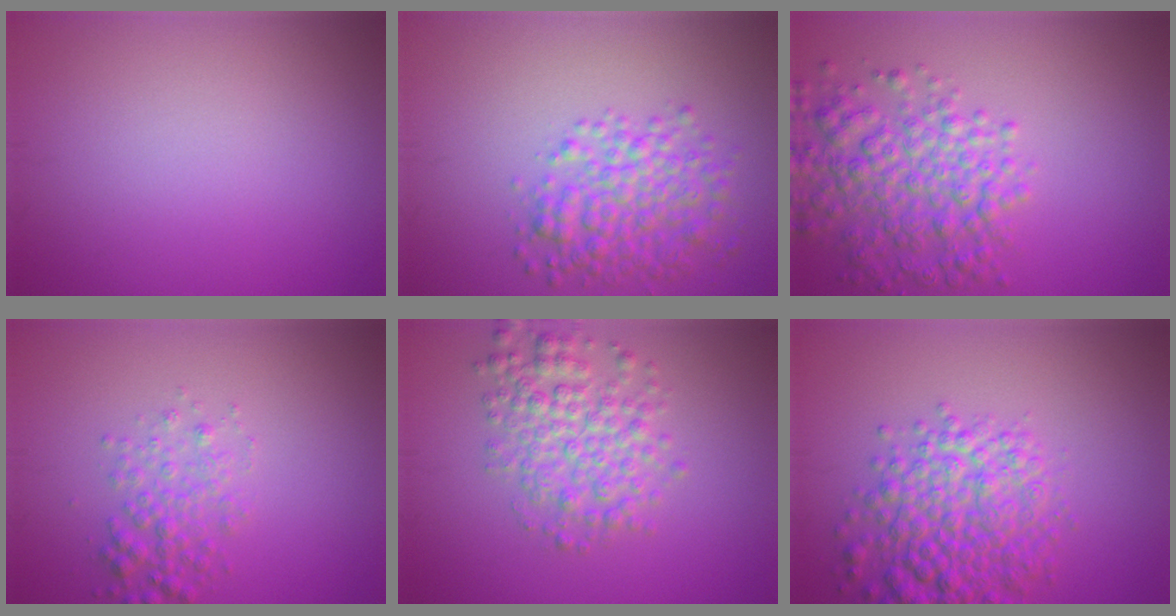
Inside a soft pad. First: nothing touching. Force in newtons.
{"total": 4.5, "press": 4.4, "slide": 0.1}
{"total": 5.6, "press": 5.6, "slide": 0.2}
{"total": 2.5, "press": 2.5, "slide": 0.0}
{"total": 4.4, "press": 4.4, "slide": 0.1}
{"total": 6.9, "press": 6.9, "slide": 0.4}